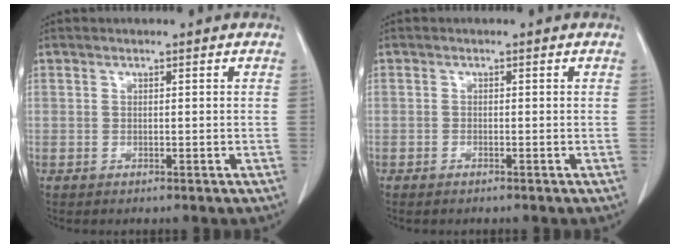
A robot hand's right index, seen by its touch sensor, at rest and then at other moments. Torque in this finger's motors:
{"motor_torque": [-0.19, 0.06, 0.00, -0.01]}